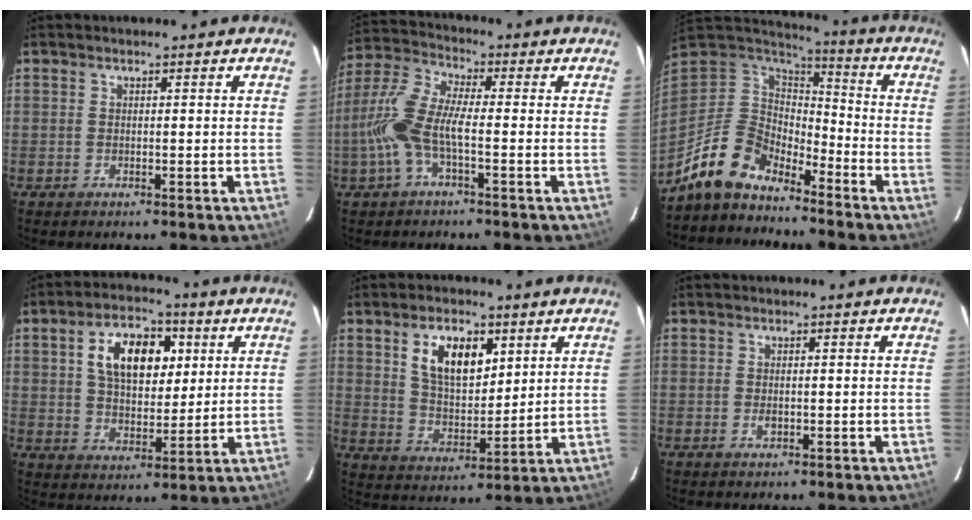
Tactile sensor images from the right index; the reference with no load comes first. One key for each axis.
{"total": 9.9, "fx": -2.5, "fy": 2.6, "fz": 9.2, "tx": -0.215, "ty": 0.008, "tz": -0.052}
{"total": 12.7, "fx": -10.1, "fy": 6.1, "fz": 4.7, "tx": -0.112, "ty": 0.015, "tz": -0.188}
{"total": 12.7, "fx": 4.0, "fy": 7.4, "fz": 9.6, "tx": -0.165, "ty": 0.025, "tz": 0.070}
{"total": 10.7, "fx": 4.8, "fy": 5.6, "fz": 7.8, "tx": -0.139, "ty": 0.009, "tz": 0.094}
{"total": 1.3, "fx": -0.3, "fy": 0.8, "fz": 1.1, "tx": -0.020, "ty": 0.000, "tz": -0.005}